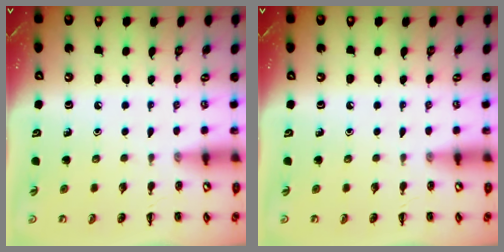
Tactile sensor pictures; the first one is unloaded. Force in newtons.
{"total": 0.0}